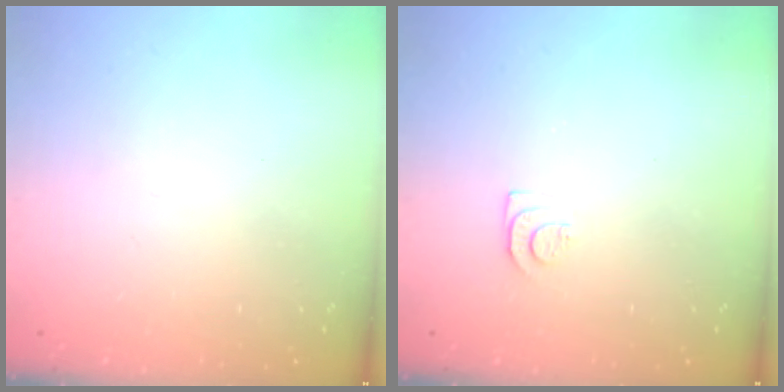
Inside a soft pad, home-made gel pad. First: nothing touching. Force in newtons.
{"total": 7.4, "press": 7.4, "slide": 0.5}